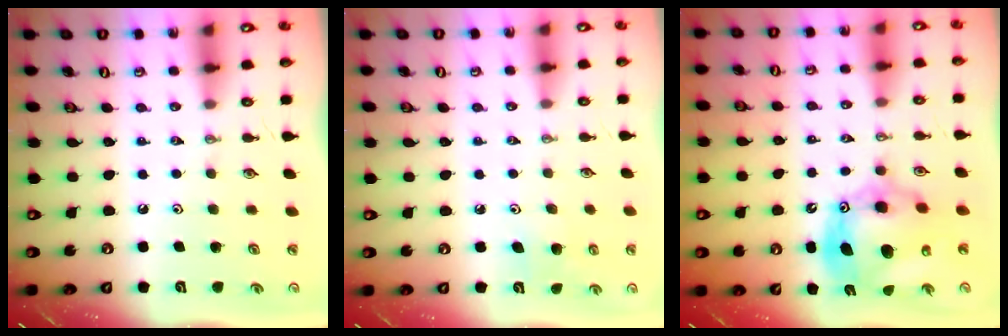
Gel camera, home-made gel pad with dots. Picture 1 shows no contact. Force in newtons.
{"total": 4.5, "press": 4.5, "slide": 0.3}
{"total": 15.7, "press": 15.6, "slide": 1.5}